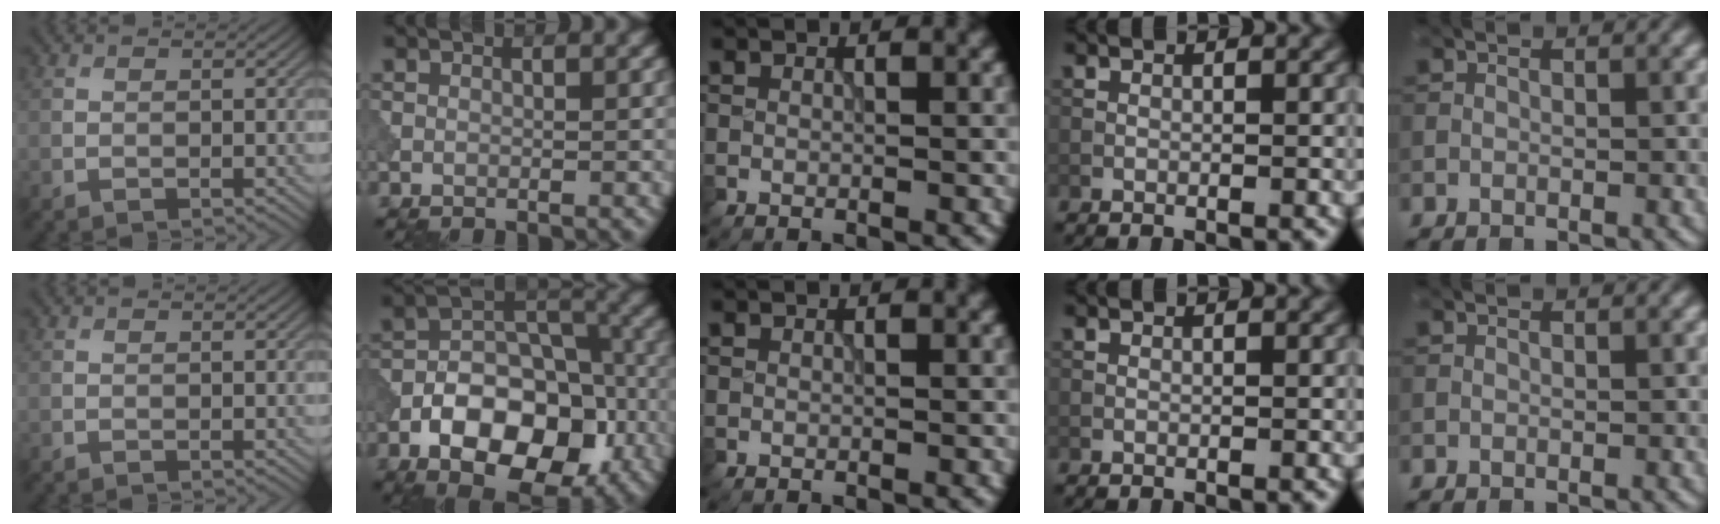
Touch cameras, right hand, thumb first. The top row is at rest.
{"index": {"total": 10.7, "force": [-4.5, 6.4, 7.3], "torque": [-0.118, 0.001, -0.077]}}